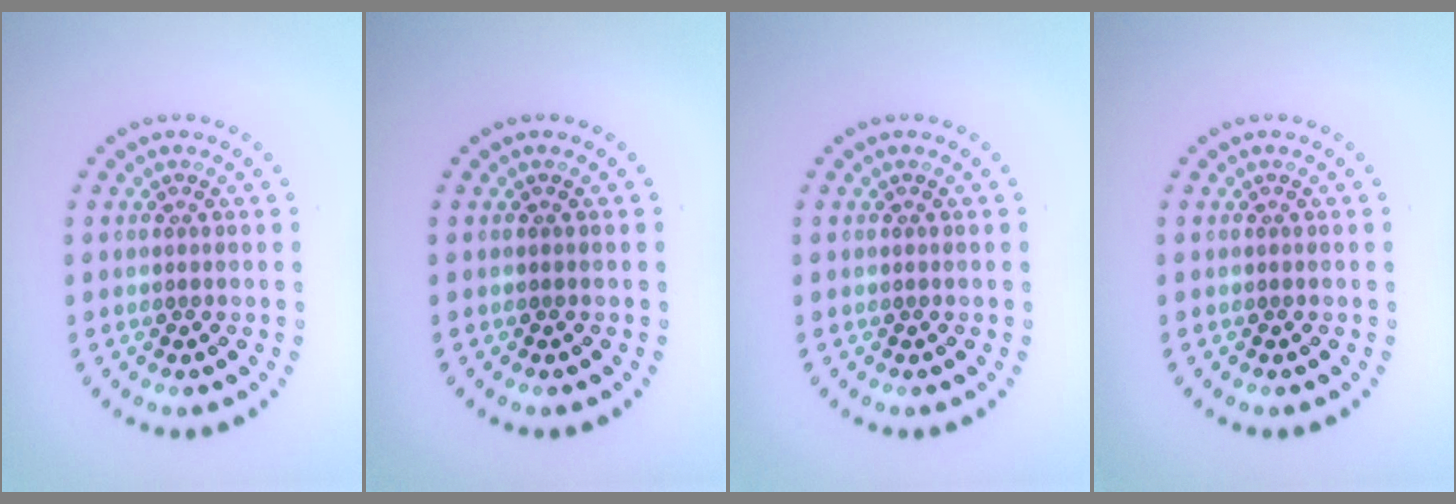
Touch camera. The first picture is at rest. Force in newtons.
{"total": 0.0}
{"total": 0.0}
{"total": 0.0}